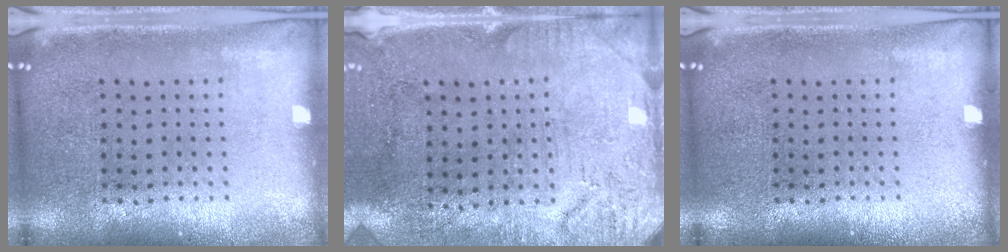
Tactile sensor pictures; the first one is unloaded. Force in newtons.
{"total": 3.2, "press": 2.6, "slide": 1.9}
{"total": 0.0}